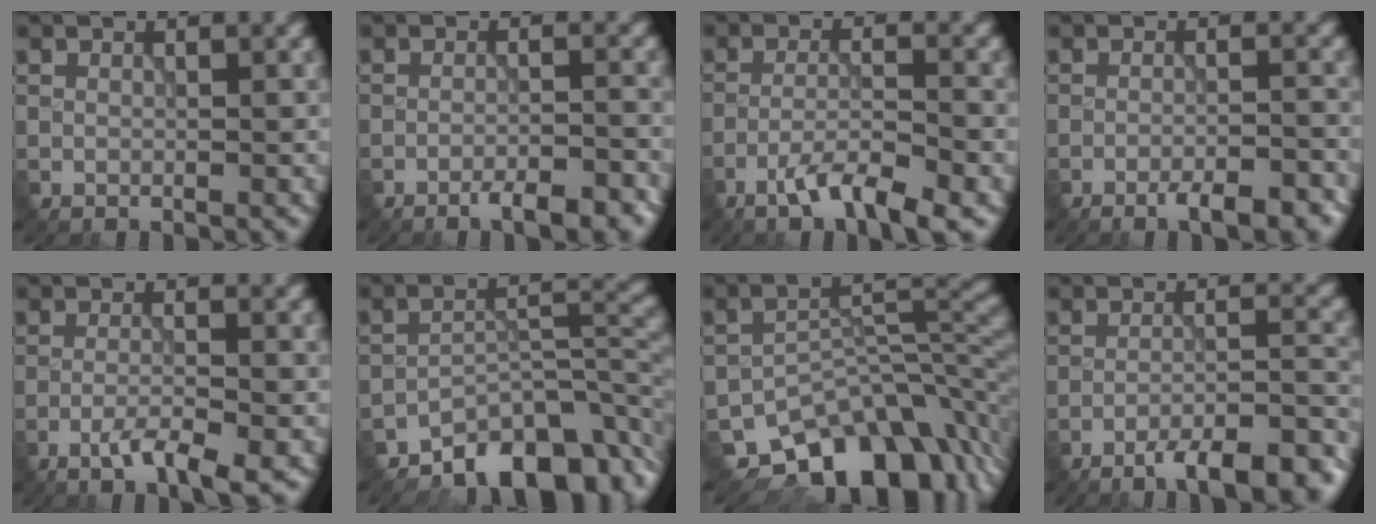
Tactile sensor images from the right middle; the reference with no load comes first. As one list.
[{"total": 4.0, "force": [-3.1, 0.8, 2.4], "torque": [-0.041, 0.000, -0.044]}, {"total": 4.7, "force": [-3.1, 0.8, 3.5], "torque": [-0.064, 0.003, -0.061]}, {"total": 4.4, "force": [-3.2, 0.9, 2.8], "torque": [-0.047, -0.001, -0.046]}, {"total": 3.5, "force": [-2.1, 0.4, 2.7], "torque": [-0.050, 0.001, -0.044]}, {"total": 8.8, "force": [-7.0, 3.4, 4.2], "torque": [-0.040, -0.004, -0.121]}, {"total": 12.5, "force": [-8.4, 6.7, 6.4], "torque": [-0.091, -0.017, -0.131]}, {"total": 9.6, "force": [-7.9, 1.9, 5.2], "torque": [-0.075, 0.000, -0.104]}]